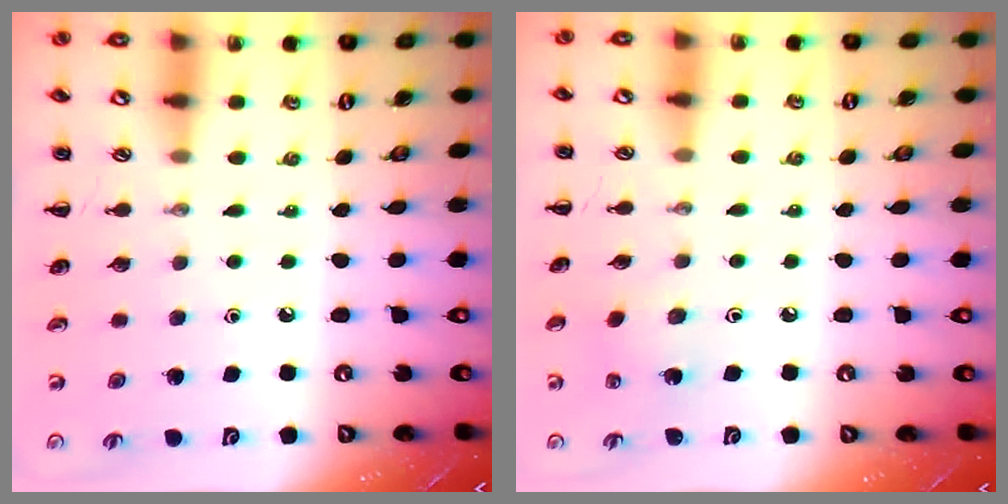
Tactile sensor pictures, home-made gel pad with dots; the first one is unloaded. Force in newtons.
{"total": 1.4, "press": 1.2, "slide": 0.6}